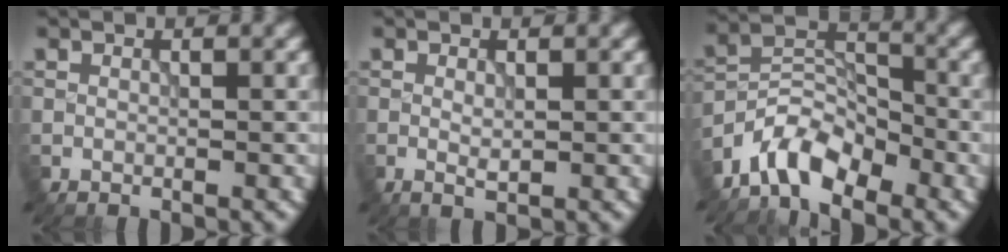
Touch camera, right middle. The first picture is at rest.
{"total": 1.1, "force": [0.0, 0.4, 1.0], "torque": [-0.019, -0.003, 0.001]}
{"total": 5.3, "force": [-4.3, 2.3, 2.2], "torque": [-0.034, 0.010, -0.091]}